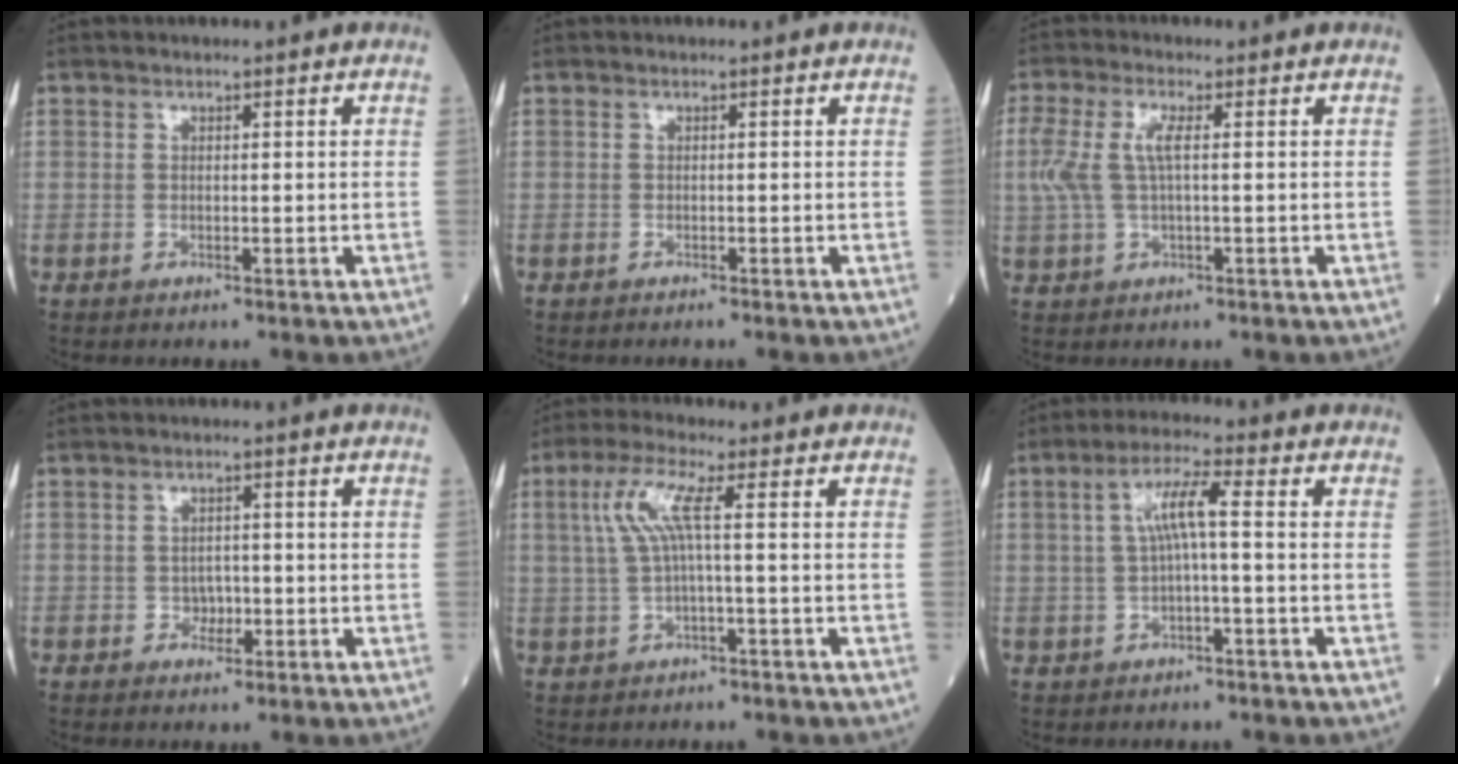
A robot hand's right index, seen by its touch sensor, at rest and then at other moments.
{"total": 0.9, "force": [-0.9, 0.0, 0.4], "torque": [-0.003, -0.001, -0.013]}
{"total": 5.2, "force": [0.8, 1.5, 4.9], "torque": [-0.131, 0.014, 0.015]}
{"total": 2.0, "force": [-0.6, 1.6, 1.1], "torque": [-0.006, 0.007, -0.009]}
{"total": 5.3, "force": [0.9, 0.0, 5.2], "torque": [-0.117, 0.020, 0.021]}
{"total": 5.4, "force": [0.4, 0.3, 5.4], "torque": [-0.101, 0.020, 0.008]}